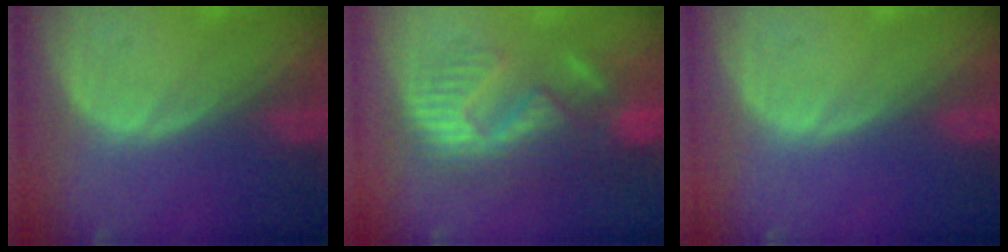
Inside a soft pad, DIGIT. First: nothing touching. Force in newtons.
{"total": 9.2, "press": 9.1, "slide": 1.7}
{"total": 0.0}